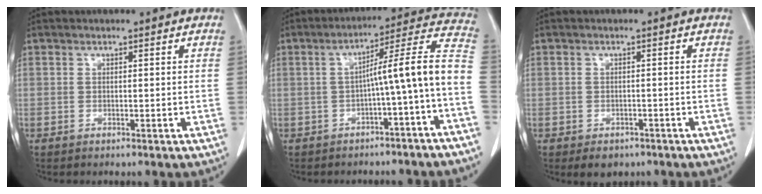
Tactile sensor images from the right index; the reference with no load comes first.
{"total": 11.3, "force": [-3.3, -0.7, 10.8], "torque": [-0.141, 0.039, -0.049]}
{"total": 3.3, "force": [-2.2, 2.1, 1.1], "torque": [-0.009, 0.001, -0.021]}